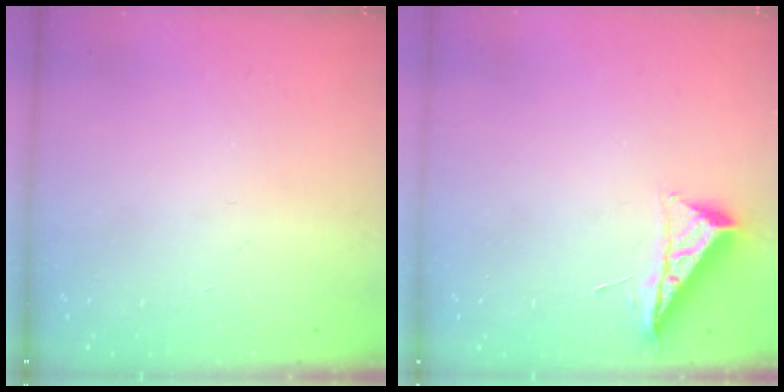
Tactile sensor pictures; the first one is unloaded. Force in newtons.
{"total": 6.8, "press": 6.7, "slide": 0.7}